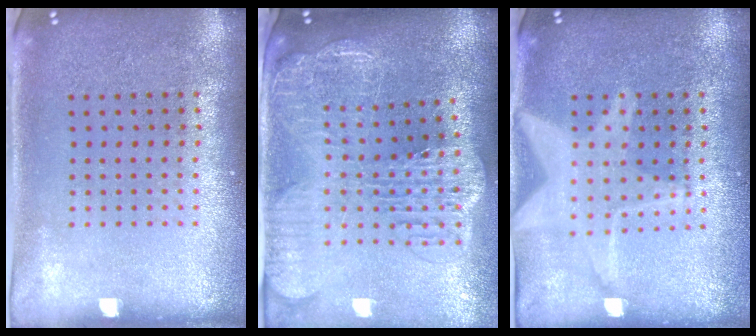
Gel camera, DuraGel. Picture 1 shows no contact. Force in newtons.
{"total": 3.4, "press": 2.8, "slide": 1.9}
{"total": 3.2, "press": 3.2, "slide": 0.4}